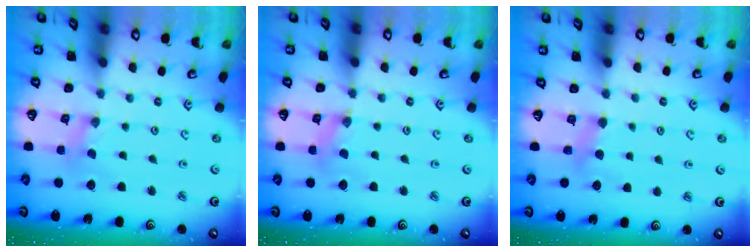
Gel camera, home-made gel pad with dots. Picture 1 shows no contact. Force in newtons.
{"total": 1.6, "press": 1.6, "slide": 0.3}
{"total": 5.1, "press": 5.1, "slide": 0.6}